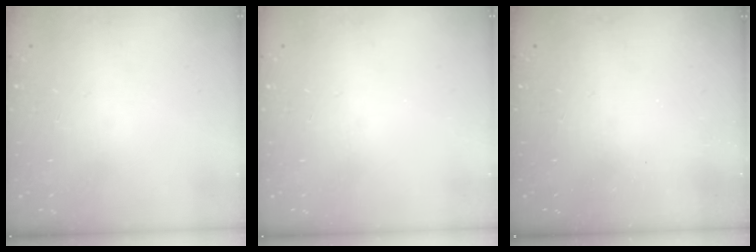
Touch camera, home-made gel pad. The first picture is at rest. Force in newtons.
{"total": 0.0}
{"total": 2.3, "press": 2.2, "slide": 0.7}